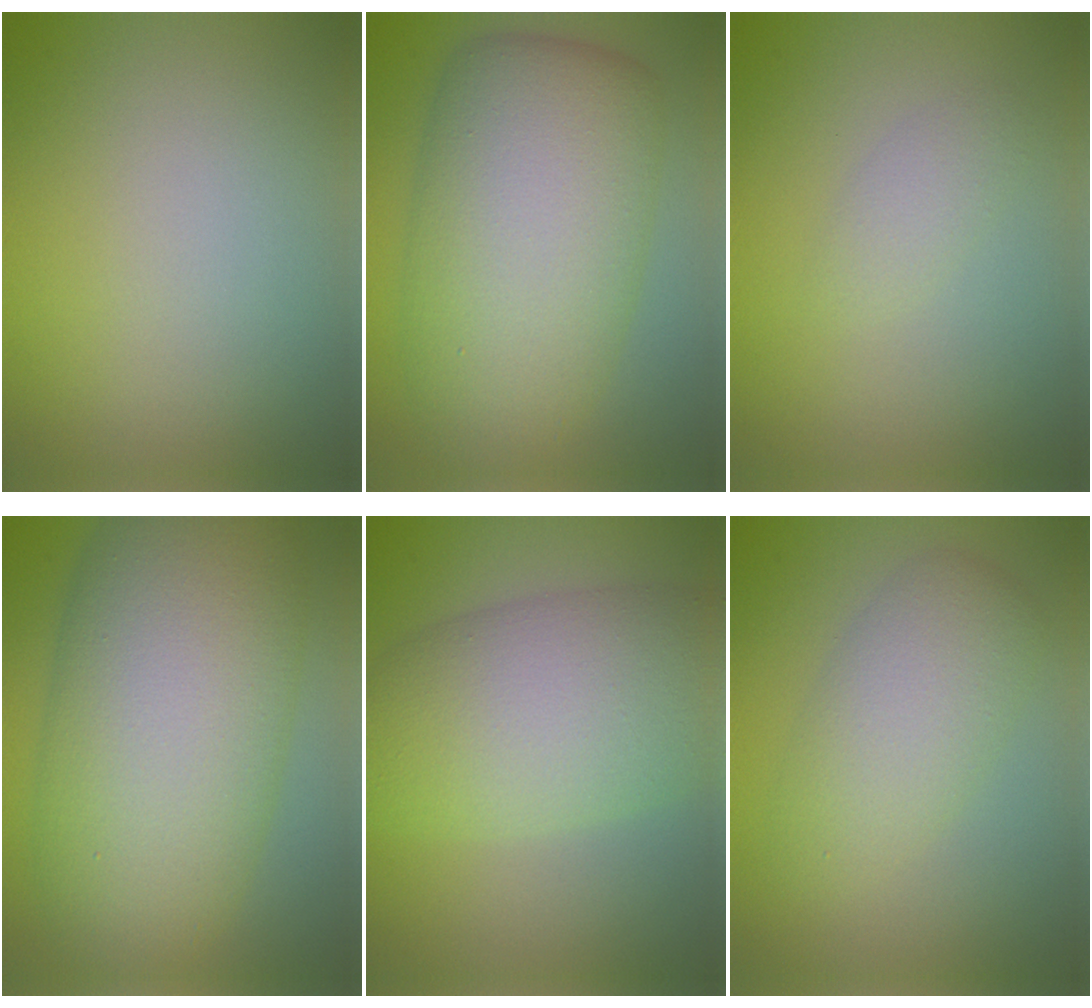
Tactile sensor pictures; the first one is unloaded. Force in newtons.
{"total": 11.4, "press": 11.4, "slide": 0.2}
{"total": 1.3, "press": 1.3, "slide": 0.1}
{"total": 13.7, "press": 13.7, "slide": 0.5}
{"total": 9.0, "press": 9.0, "slide": 0.3}
{"total": 4.5, "press": 4.5, "slide": 0.1}